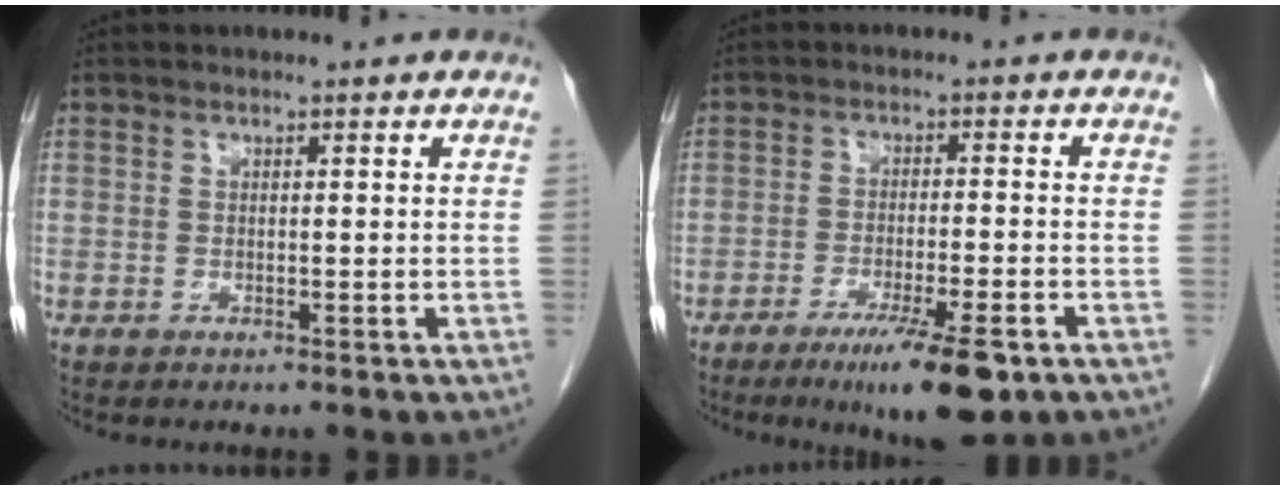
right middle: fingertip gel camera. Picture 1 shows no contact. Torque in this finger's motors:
{"motor_torque": [1.09, -1.05, 0.24, 0.07]}